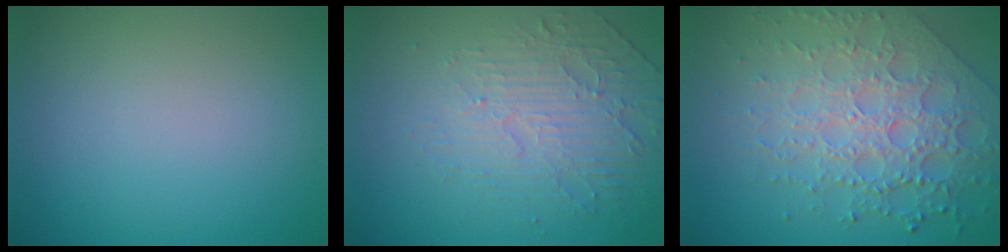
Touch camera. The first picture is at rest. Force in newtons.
{"total": 4.8, "press": 3.4, "slide": 3.4}
{"total": 7.4, "press": 5.4, "slide": 5.1}